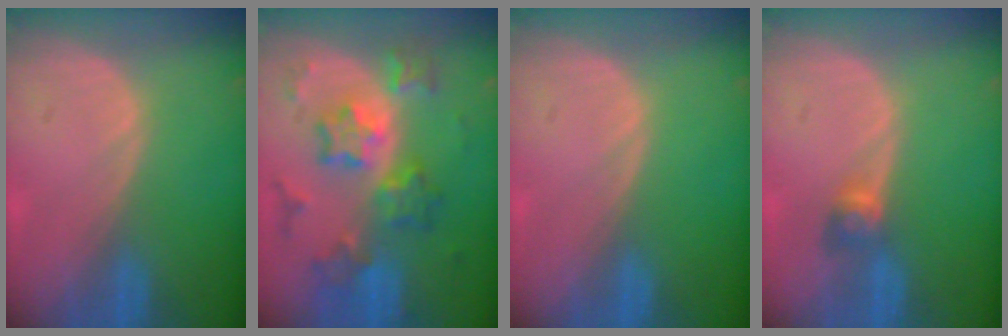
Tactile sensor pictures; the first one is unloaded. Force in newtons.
{"total": 9.2, "press": 9.1, "slide": 0.8}
{"total": 0.0}
{"total": 2.7, "press": 2.4, "slide": 1.2}